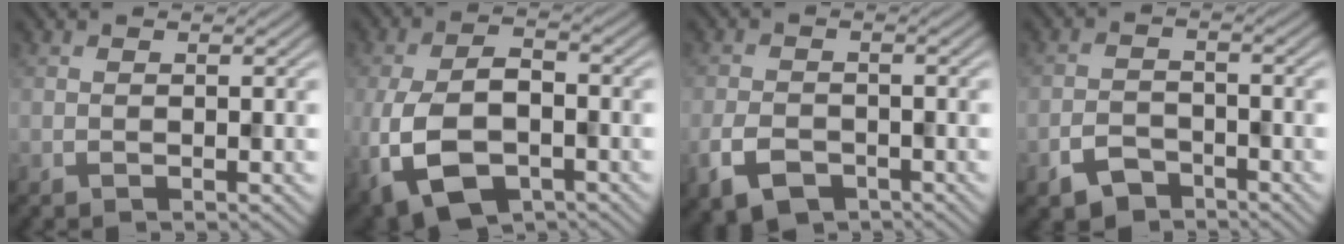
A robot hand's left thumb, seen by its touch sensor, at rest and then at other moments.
{"total": 9.8, "force": [-3.8, 5.6, 7.0], "torque": [-0.168, -0.019, -0.070]}
{"total": 4.5, "force": [-2.5, 2.7, 2.6], "torque": [-0.058, -0.009, -0.053]}
{"total": 3.9, "force": [-2.9, 2.1, 1.5], "torque": [-0.032, -0.003, -0.062]}